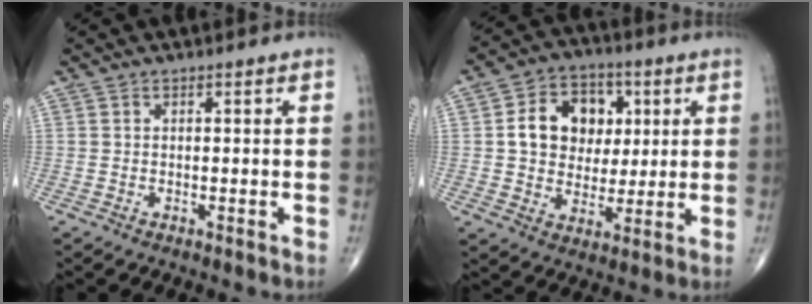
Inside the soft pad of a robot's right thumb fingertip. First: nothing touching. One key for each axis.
{"total": 13.4, "fx": 2.7, "fy": 10.6, "fz": 7.8, "tx": -0.084, "ty": 0.004, "tz": 0.044}